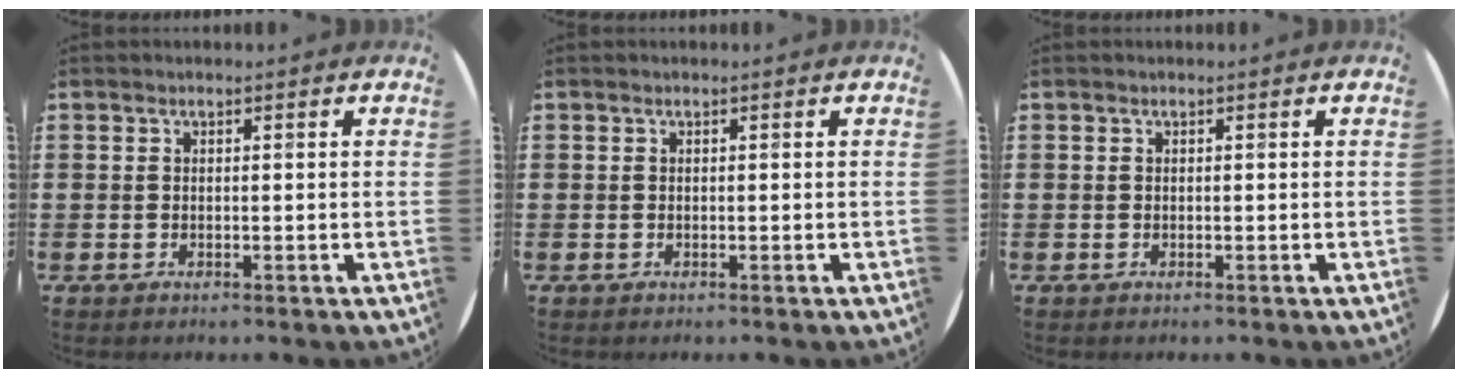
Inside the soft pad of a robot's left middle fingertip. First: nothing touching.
{"total": 0.0}
{"total": 0.0}